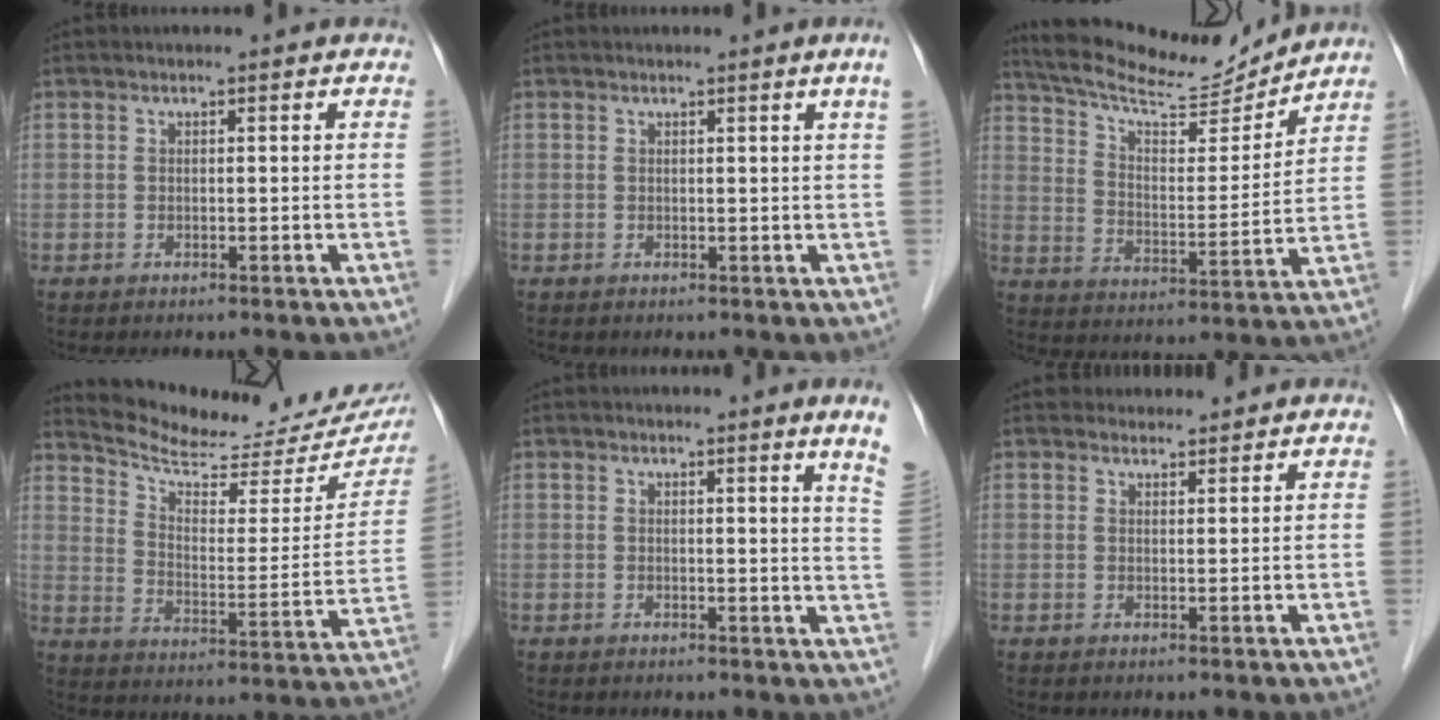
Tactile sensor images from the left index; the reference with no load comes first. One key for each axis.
{"total": 1.6, "fx": 0.9, "fy": -0.7, "fz": 1.0, "tx": -0.023, "ty": -0.008, "tz": 0.015}
{"total": 16.2, "fx": 15.2, "fy": 1.9, "fz": 5.1, "tx": -0.095, "ty": -0.004, "tz": 0.245}
{"total": 22.2, "fx": 20.0, "fy": 5.1, "fz": 8.2, "tx": -0.121, "ty": -0.044, "tz": 0.264}
{"total": 4.8, "fx": 3.6, "fy": -1.5, "fz": 2.8, "tx": -0.037, "ty": -0.035, "tz": 0.024}
{"total": 2.3, "fx": 2.2, "fy": 0.7, "fz": -0.2, "tx": 0.004, "ty": 0.013, "tz": 0.035}